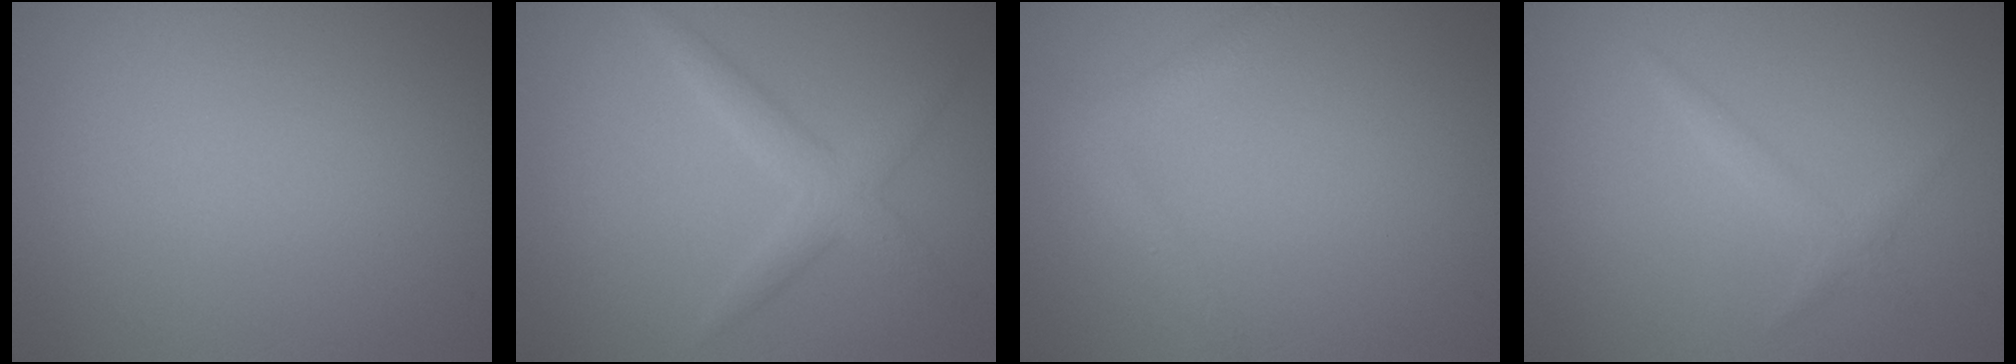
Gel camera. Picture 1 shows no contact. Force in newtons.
{"total": 2.6, "press": 2.6, "slide": 0.1}
{"total": 1.9, "press": 1.9, "slide": 0.2}
{"total": 1.3, "press": 1.3, "slide": 0.0}